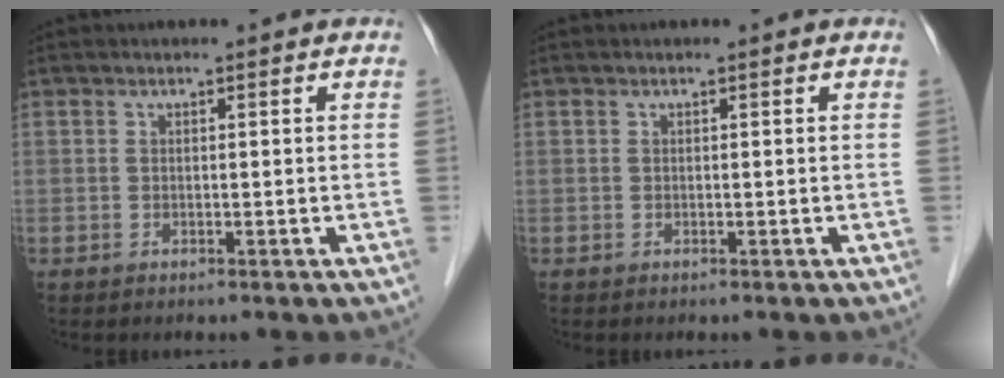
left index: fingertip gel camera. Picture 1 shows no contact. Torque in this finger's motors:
{"motor_torque": [-0.02, 0.02, 0.00, 0.00]}